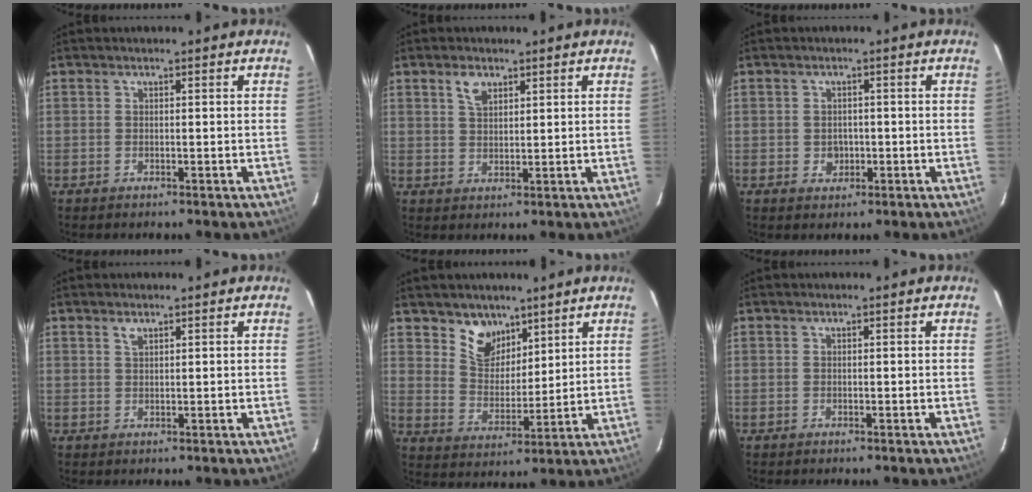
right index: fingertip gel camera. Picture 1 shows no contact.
{"total": 3.4, "force": [2.1, 1.9, 2.0], "torque": [-0.035, 0.006, 0.039]}
{"total": 2.7, "force": [-0.5, 2.5, 1.1], "torque": [-0.020, 0.005, -0.001]}
{"total": 1.2, "force": [0.9, 0.6, 0.7], "torque": [-0.013, 0.003, 0.017]}
{"total": 7.7, "force": [5.5, 4.9, 2.3], "torque": [-0.035, -0.001, 0.107]}
{"total": 0.0}